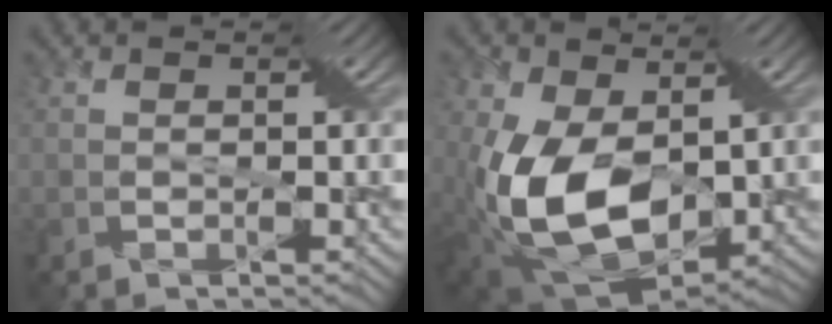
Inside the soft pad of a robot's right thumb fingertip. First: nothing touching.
{"total": 14.5, "force": [-0.8, 8.8, 11.6], "torque": [-0.264, -0.037, -0.010]}